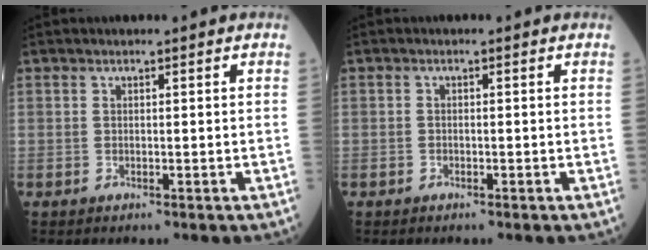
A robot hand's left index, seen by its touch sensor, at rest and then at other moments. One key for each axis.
{"total": 0.0}